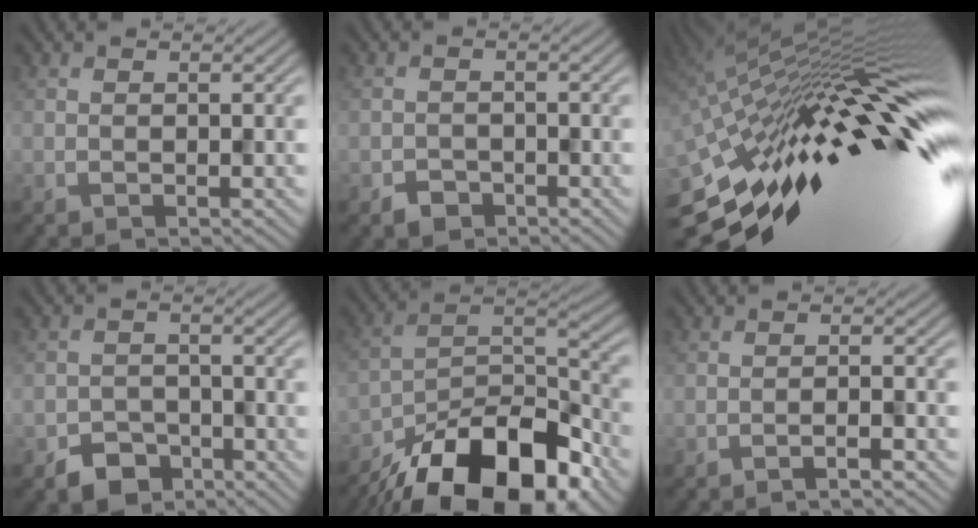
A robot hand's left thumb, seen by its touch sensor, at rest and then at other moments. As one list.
[{"total": 2.0, "force": [-1.4, 1.3, 0.5], "torque": [-0.006, 0.000, -0.031]}, {"total": 18.9, "force": [-2.8, 4.1, 18.3], "torque": [-0.302, 0.006, -0.075]}, {"total": 4.1, "force": [-2.9, 2.6, 1.4], "torque": [-0.023, -0.005, -0.059]}, {"total": 17.7, "force": [-12.5, 7.5, 10.1], "torque": [-0.198, -0.027, -0.200]}, {"total": 1.8, "force": [-1.3, 0.1, 1.3], "torque": [-0.018, 0.008, -0.030]}]